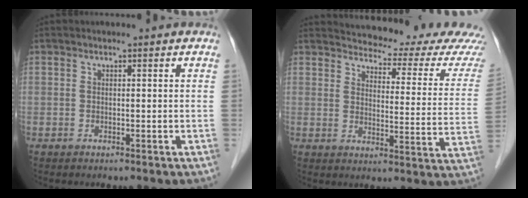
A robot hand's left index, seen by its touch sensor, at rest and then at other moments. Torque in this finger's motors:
{"motor_torque": [0.37, -0.74, 0.05, 0.01]}